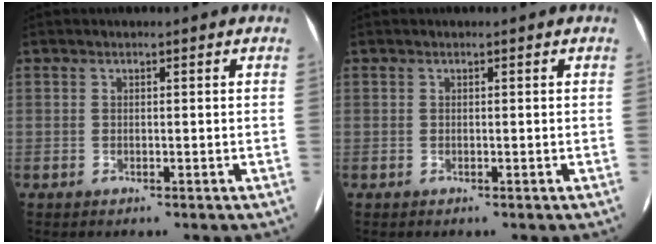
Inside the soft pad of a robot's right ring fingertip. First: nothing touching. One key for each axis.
{"total": 0.0}